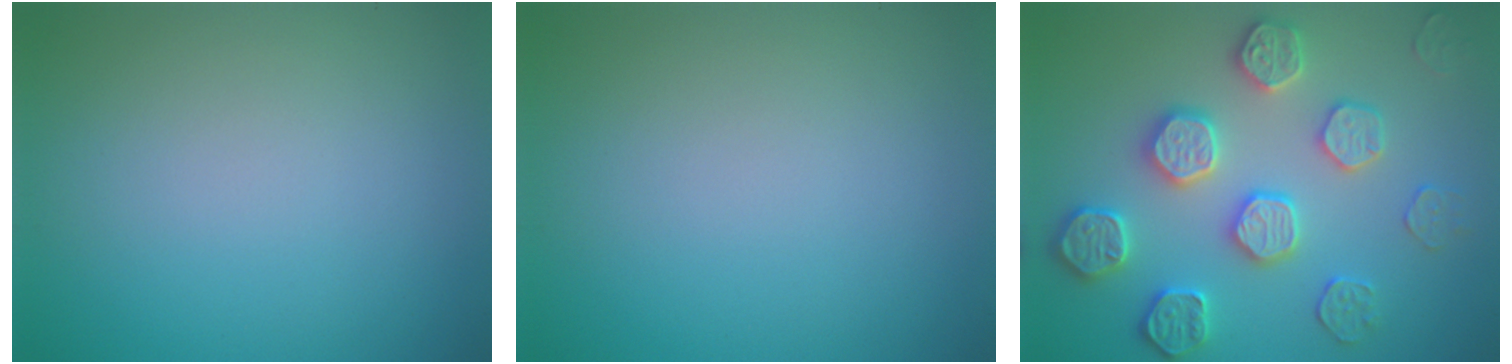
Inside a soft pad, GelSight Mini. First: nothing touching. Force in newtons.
{"total": 0.0}
{"total": 4.7, "press": 4.7, "slide": 0.6}